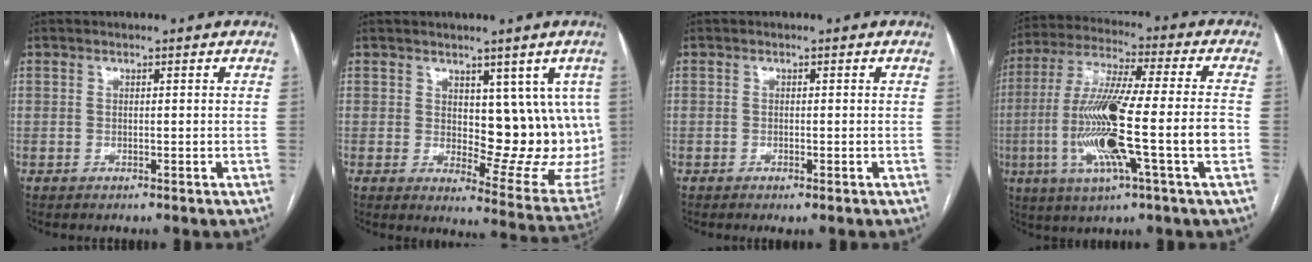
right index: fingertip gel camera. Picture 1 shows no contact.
{"total": 13.0, "force": [2.3, 6.3, 11.1], "torque": [-0.114, -0.009, 0.042]}
{"total": 1.1, "force": [-0.7, 0.1, 0.9], "torque": [-0.014, -0.003, -0.010]}
{"total": 18.5, "force": [-4.0, 0.7, 18.0], "torque": [-0.347, -0.007, -0.072]}